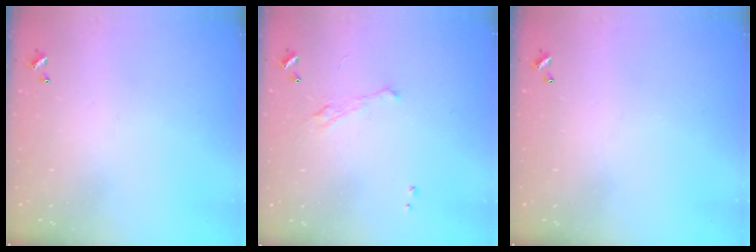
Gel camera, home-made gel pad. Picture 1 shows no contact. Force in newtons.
{"total": 2.3, "press": 2.1, "slide": 0.8}
{"total": 0.0}